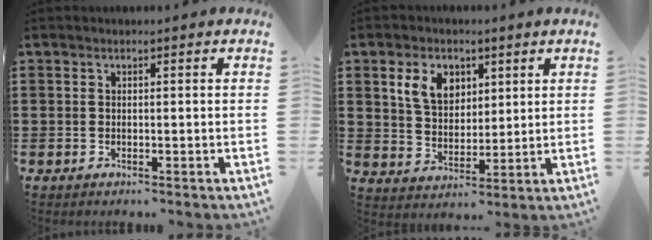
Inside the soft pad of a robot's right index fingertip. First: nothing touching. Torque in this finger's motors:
{"motor_torque": [0.91, 0.29, 0.49, 0.17]}